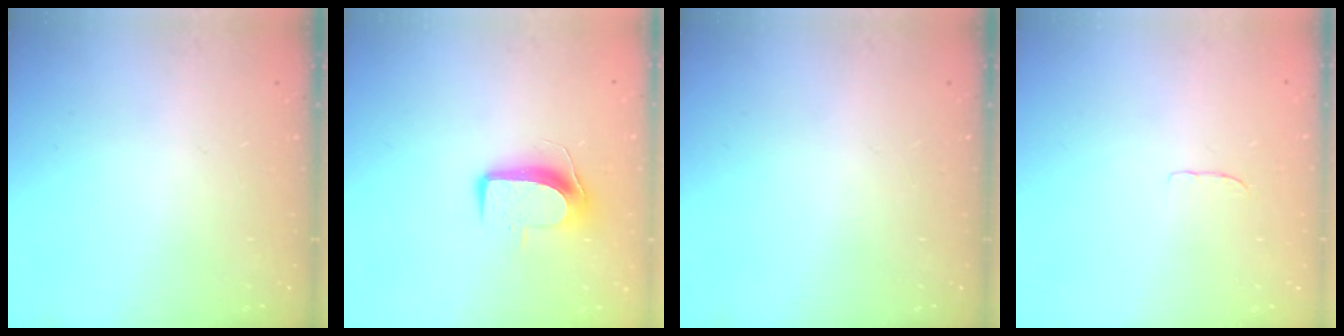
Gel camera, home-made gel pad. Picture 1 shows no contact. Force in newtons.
{"total": 8.8, "press": 8.7, "slide": 0.6}
{"total": 0.0}
{"total": 3.3, "press": 3.3, "slide": 0.2}